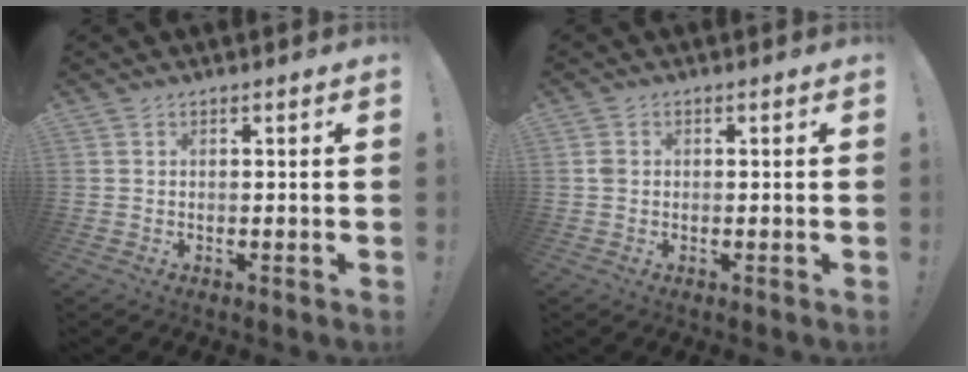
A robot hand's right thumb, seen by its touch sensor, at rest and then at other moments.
{"total": 1.4, "force": [0.2, 1.2, 0.8], "torque": [-0.019, 0.006, 0.005]}